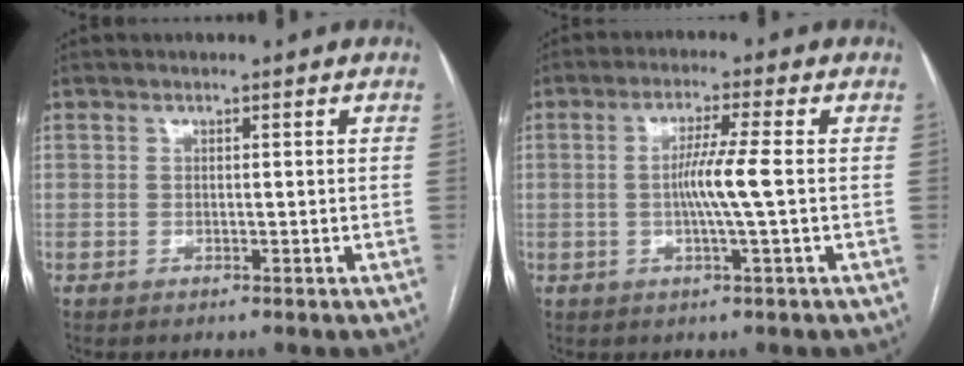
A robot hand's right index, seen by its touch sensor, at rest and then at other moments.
{"total": 5.5, "force": [-0.4, -0.9, 5.4], "torque": [-0.103, 0.000, -0.008]}